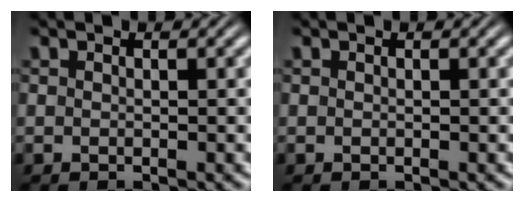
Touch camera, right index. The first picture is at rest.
{"total": 0.0}